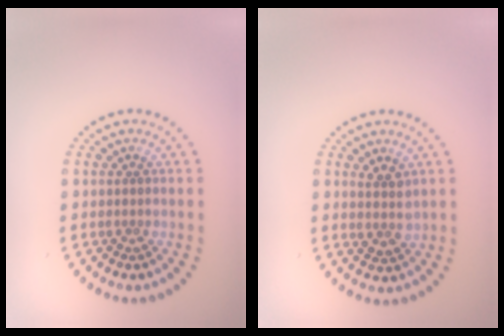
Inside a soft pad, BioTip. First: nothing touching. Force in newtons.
{"total": 2.1, "press": 1.8, "slide": 1.1}